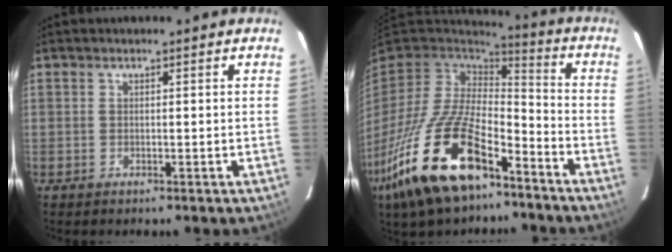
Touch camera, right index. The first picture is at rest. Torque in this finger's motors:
{"motor_torque": [2.05, -0.09, 1.06, 0.21]}